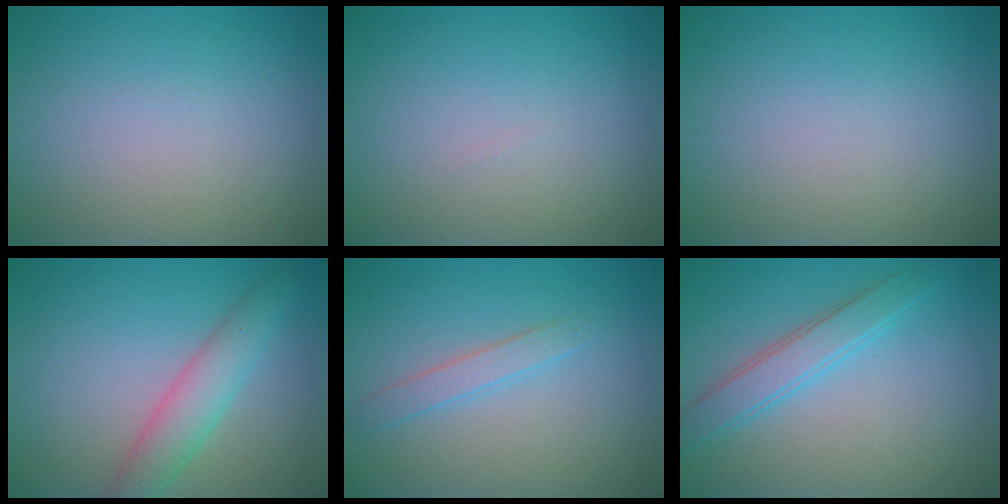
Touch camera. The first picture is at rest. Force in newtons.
{"total": 0.0}
{"total": 0.0}
{"total": 3.7, "press": 3.7, "slide": 0.1}
{"total": 1.7, "press": 1.7, "slide": 0.1}
{"total": 3.0, "press": 3.0, "slide": 0.1}